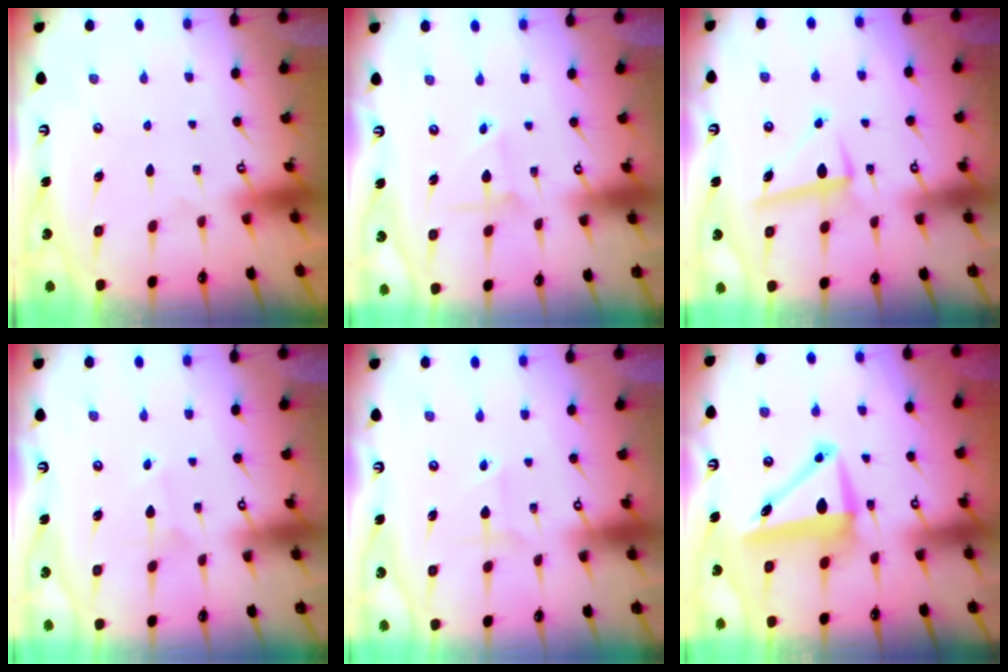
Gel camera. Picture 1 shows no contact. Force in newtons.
{"total": 2.0, "press": 2.0, "slide": 0.3}
{"total": 7.0, "press": 6.8, "slide": 1.3}
{"total": 2.2, "press": 2.1, "slide": 0.3}
{"total": 1.7, "press": 1.5, "slide": 0.9}
{"total": 8.9, "press": 8.3, "slide": 3.1}